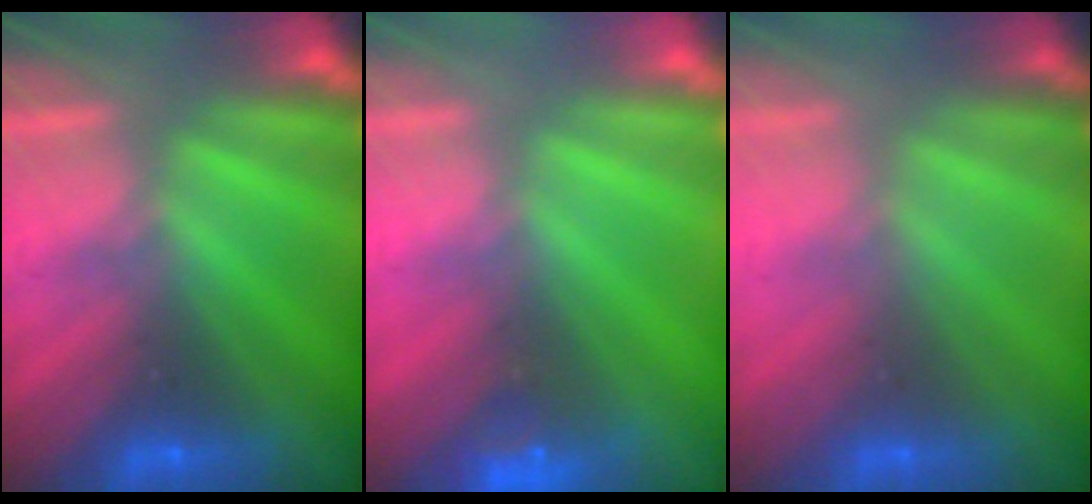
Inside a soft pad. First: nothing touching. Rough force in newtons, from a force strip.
{"total": 3.2}
{"total": 2.9}